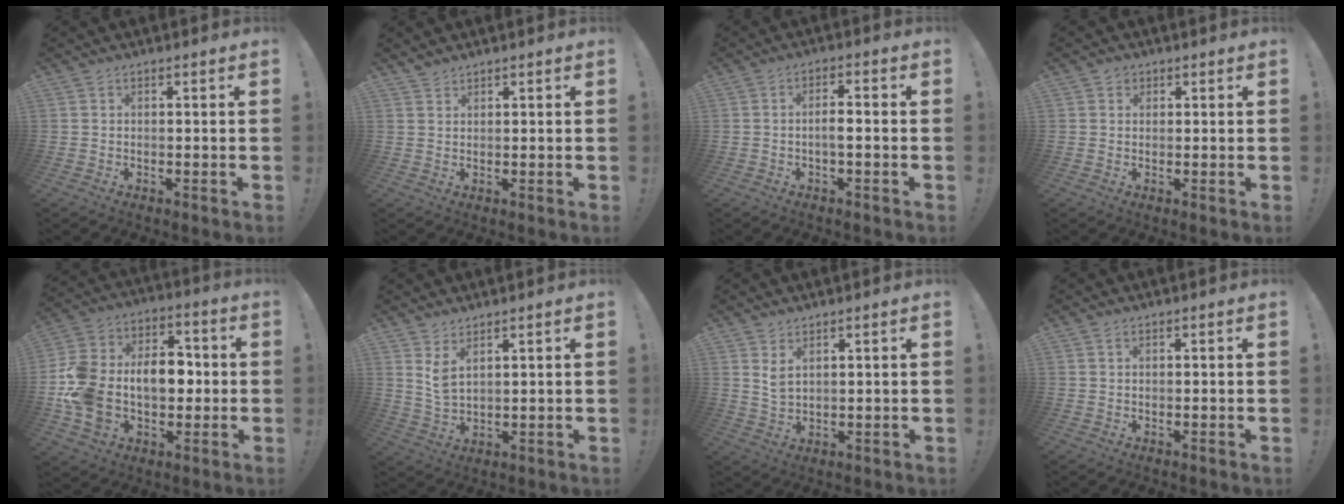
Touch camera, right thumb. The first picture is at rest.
{"total": 2.0, "force": [1.9, 0.5, 0.4], "torque": [-0.001, -0.011, 0.034]}
{"total": 3.8, "force": [-1.3, 0.8, 3.5], "torque": [-0.068, 0.002, -0.025]}
{"total": 1.4, "force": [0.6, 1.3, 0.3], "torque": [0.000, -0.001, 0.009]}
{"total": 20.0, "force": [-0.6, 14.7, 13.6], "torque": [-0.257, 0.010, -0.001]}
{"total": 5.4, "force": [3.7, 2.2, 3.3], "torque": [-0.057, -0.023, 0.068]}
{"total": 3.7, "force": [2.5, 1.5, 2.2], "torque": [-0.032, -0.019, 0.045]}
{"total": 0.9, "force": [0.7, 0.4, 0.5], "torque": [-0.002, -0.003, 0.011]}